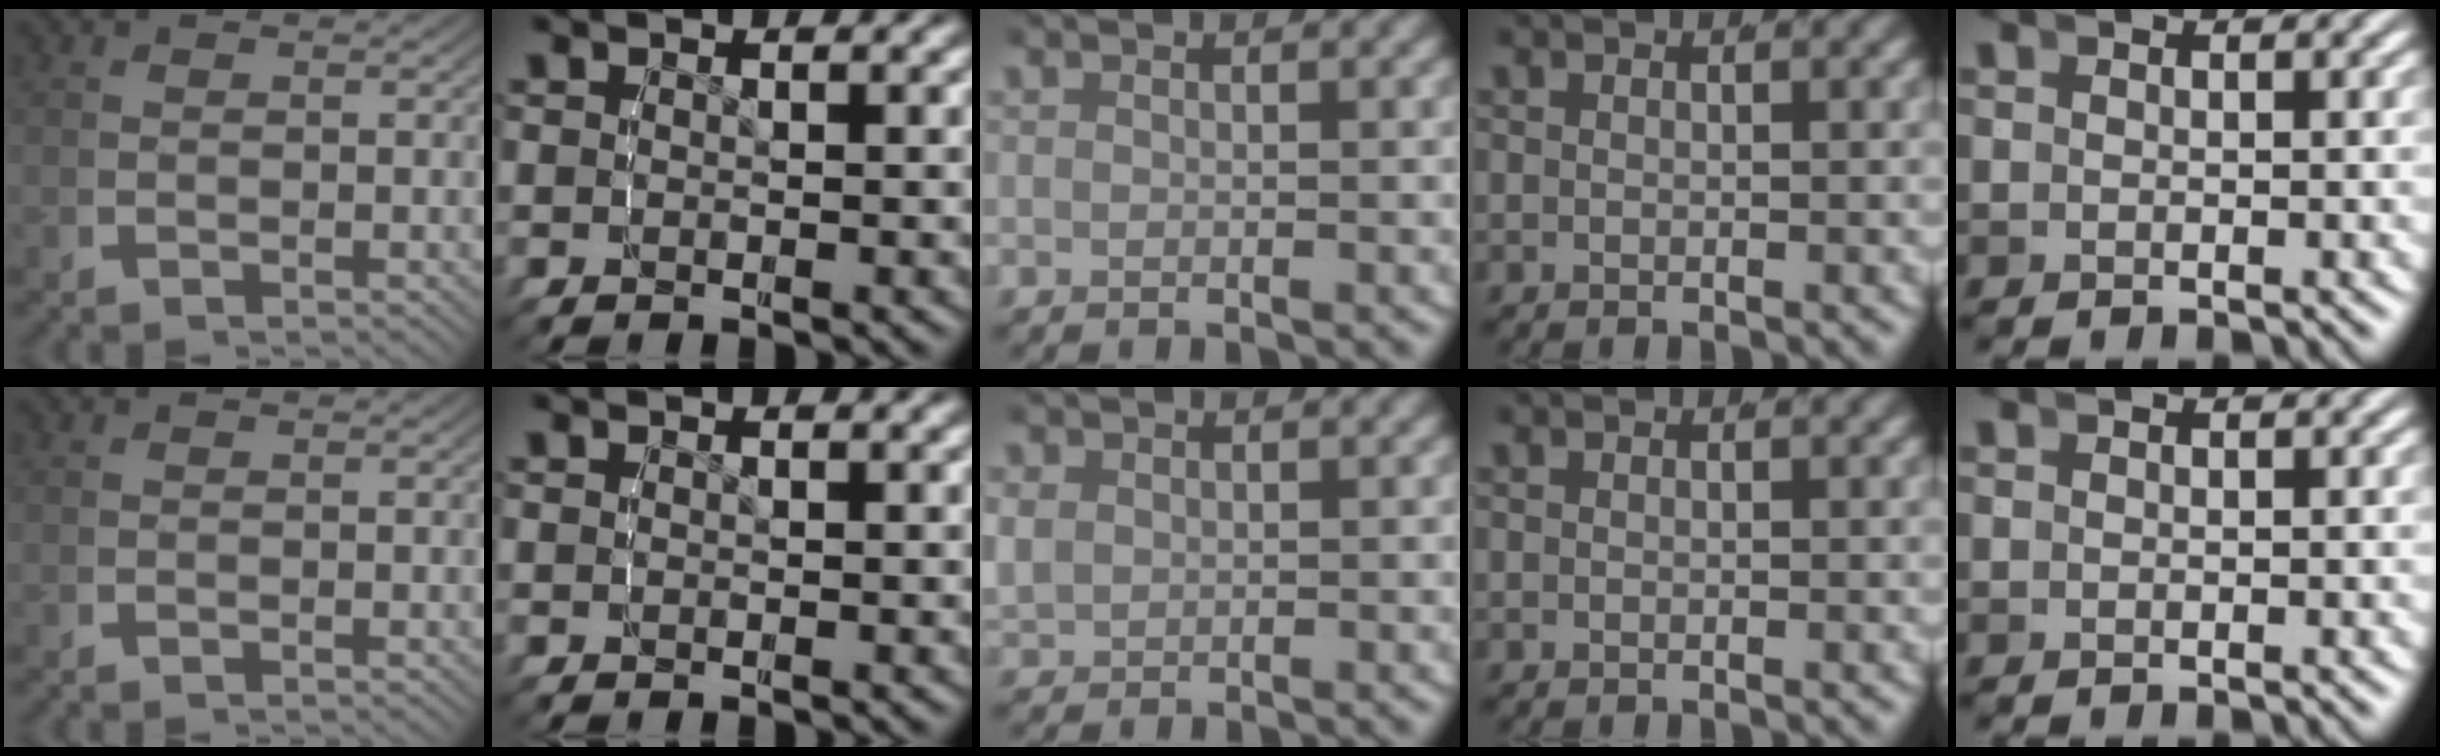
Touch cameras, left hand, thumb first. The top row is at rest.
{"middle": {"total": 2.4, "force": [0.5, 2.1, 1.0], "torque": [-0.036, -0.003, 0.015]}}